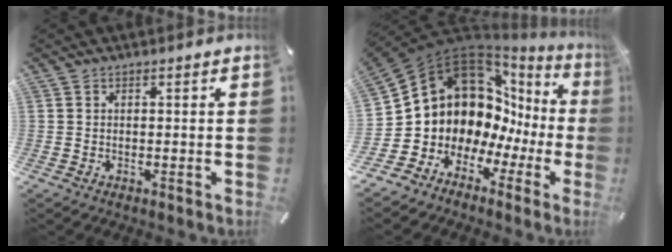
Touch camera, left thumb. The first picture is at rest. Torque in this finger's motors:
{"motor_torque": [0.88, 3.18, 2.49, 0.28, 0.23]}